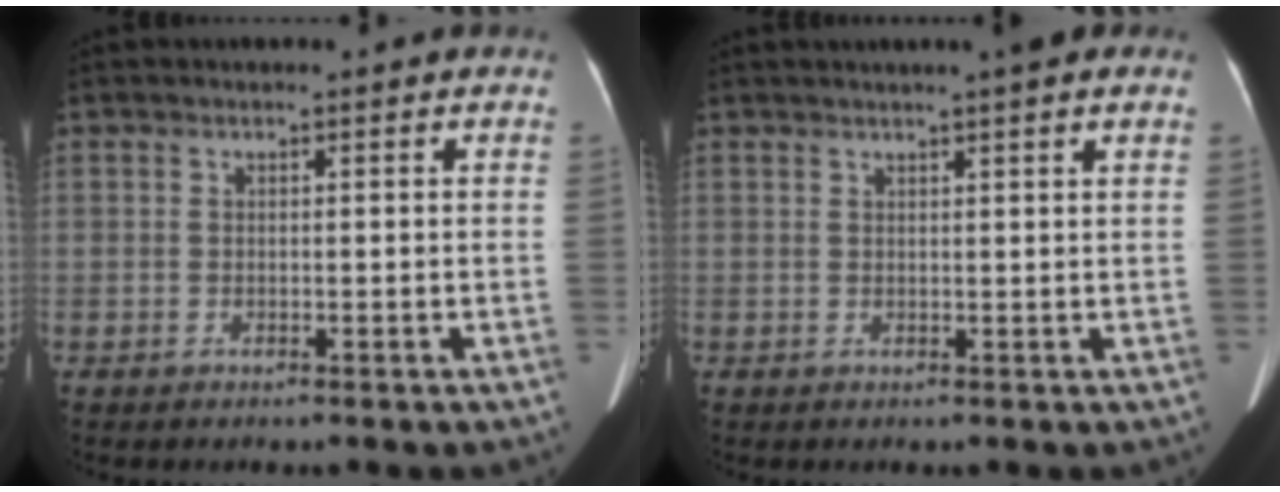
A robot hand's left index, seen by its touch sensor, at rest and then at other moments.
{"total": 4.0, "force": [3.0, 0.0, 2.7], "torque": [-0.038, 0.020, 0.039]}